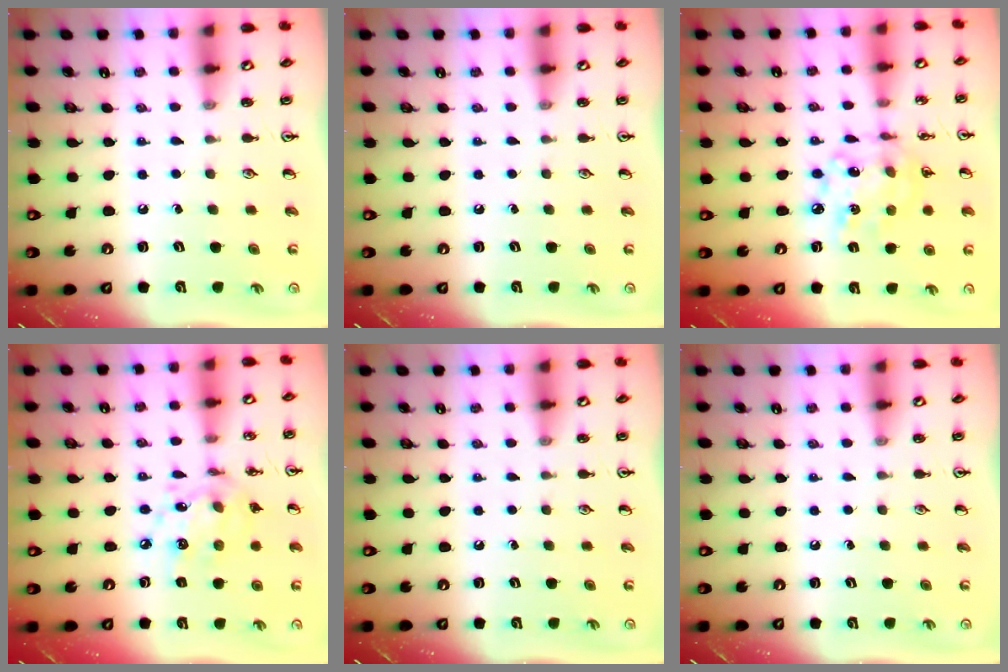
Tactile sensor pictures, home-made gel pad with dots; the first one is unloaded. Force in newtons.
{"total": 0.0}
{"total": 11.2, "press": 11.1, "slide": 0.8}
{"total": 12.0, "press": 12.0, "slide": 0.8}
{"total": 0.0}
{"total": 0.0}